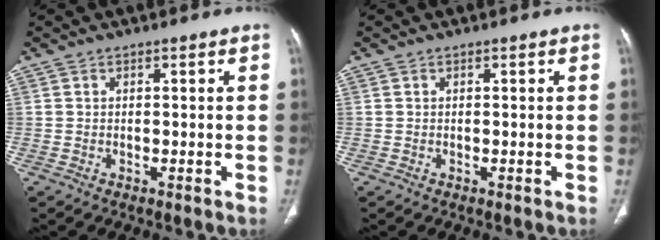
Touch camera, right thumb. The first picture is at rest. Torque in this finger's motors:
{"motor_torque": [0.00, 0.00, 0.00, 0.00, 0.00]}